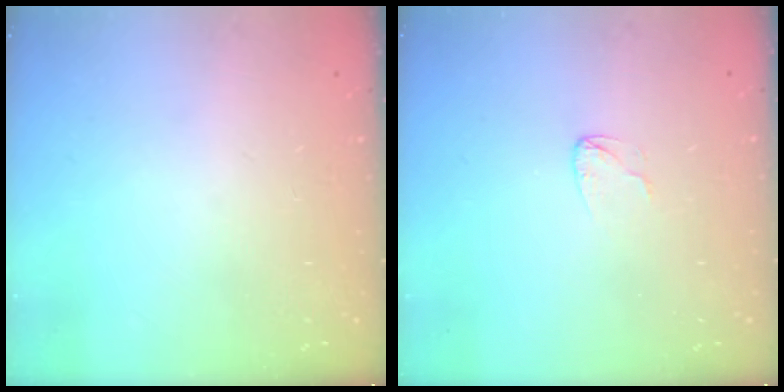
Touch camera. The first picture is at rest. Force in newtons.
{"total": 3.6, "press": 3.6, "slide": 0.3}